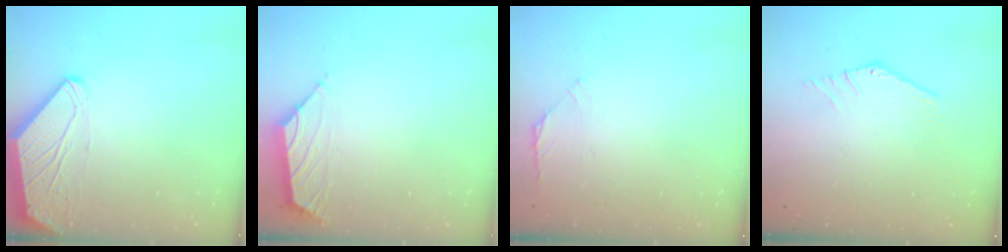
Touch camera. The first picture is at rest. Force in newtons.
{"total": 1.6, "press": 1.5, "slide": 0.6}
{"total": 1.6, "press": 1.5, "slide": 0.6}
{"total": 0.7, "press": 0.6, "slide": 0.3}